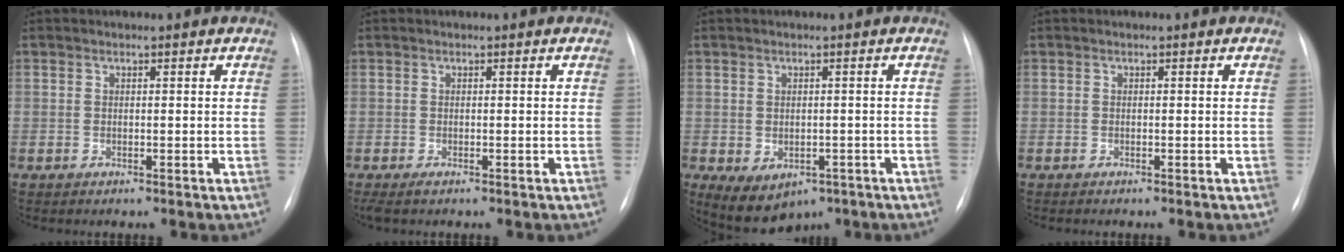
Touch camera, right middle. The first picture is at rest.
{"total": 1.1, "force": [-0.7, 0.3, 0.8], "torque": [-0.011, -0.003, -0.011]}
{"total": 7.2, "force": [-3.8, 4.8, 3.8], "torque": [-0.059, 0.008, -0.042]}
{"total": 0.0}